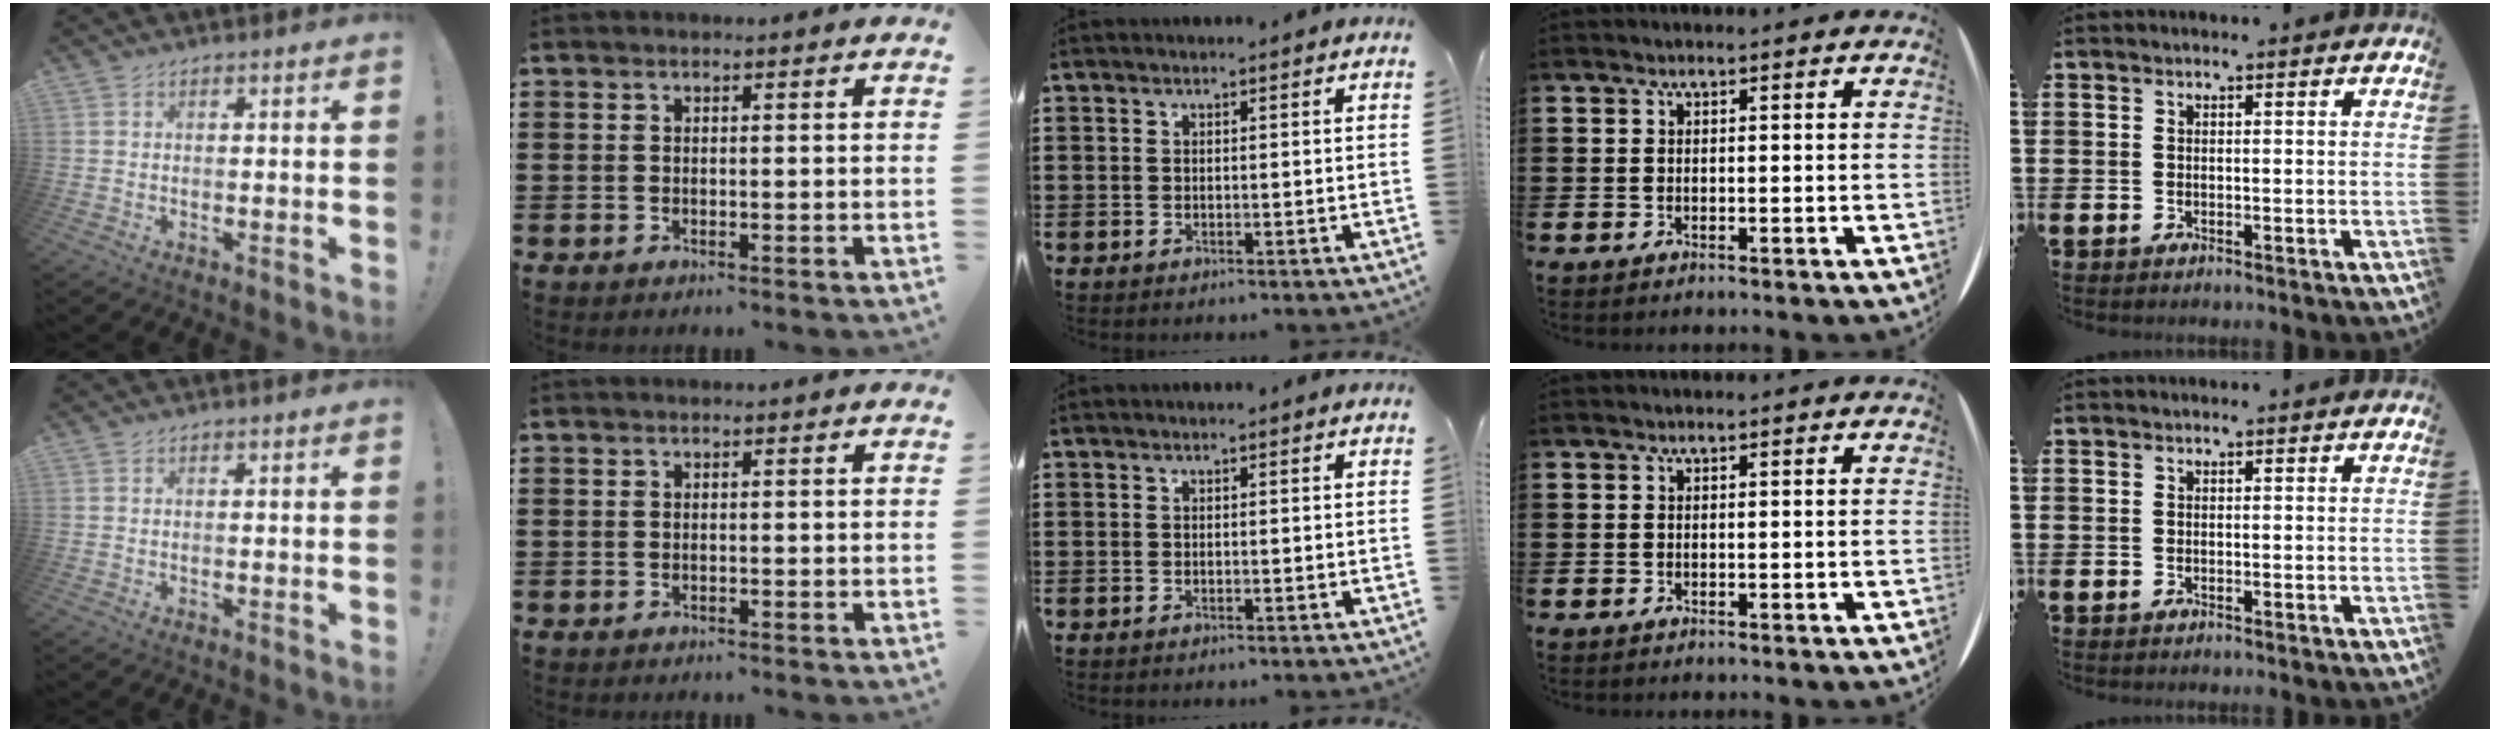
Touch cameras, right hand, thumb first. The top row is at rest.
{}